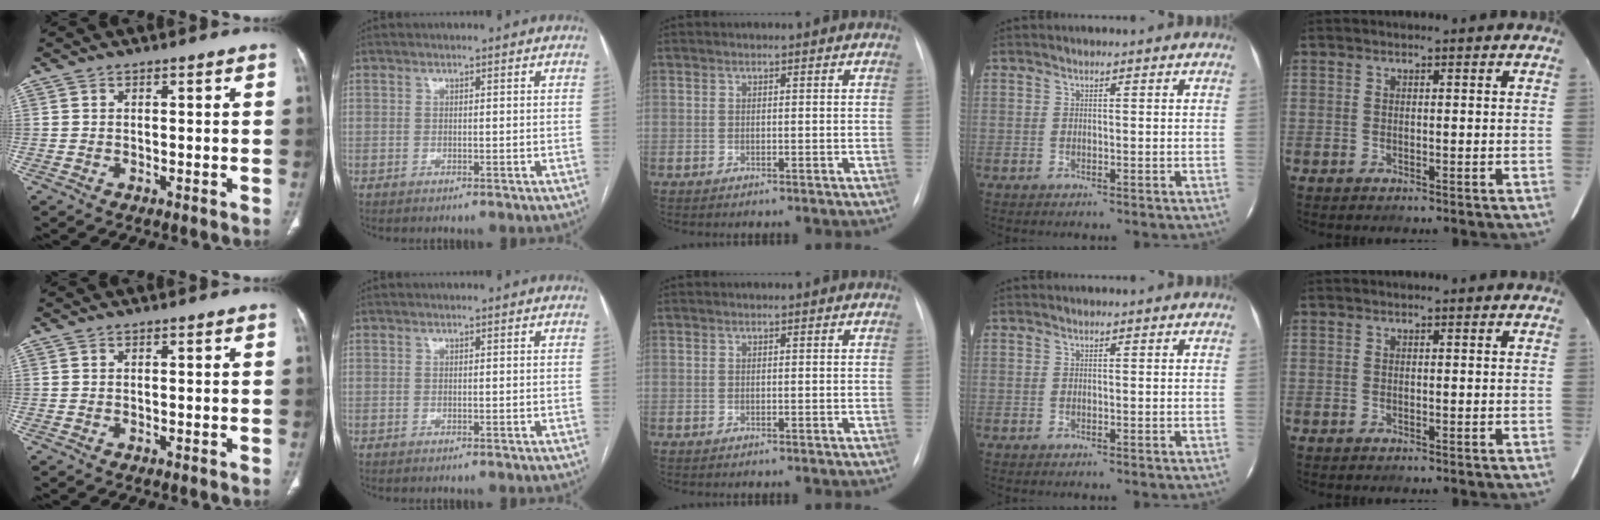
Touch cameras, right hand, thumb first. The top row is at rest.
{}